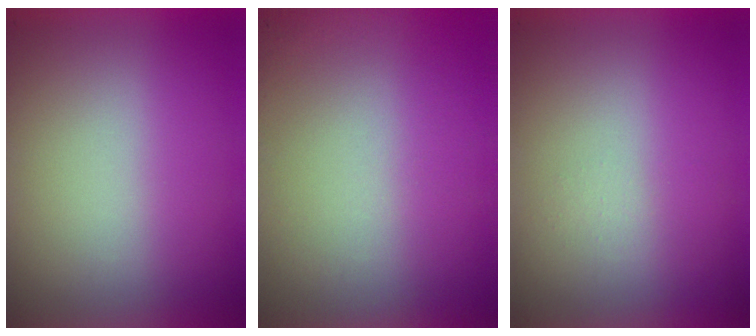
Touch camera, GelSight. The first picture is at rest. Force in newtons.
{"total": 7.0}
{"total": 1.3}